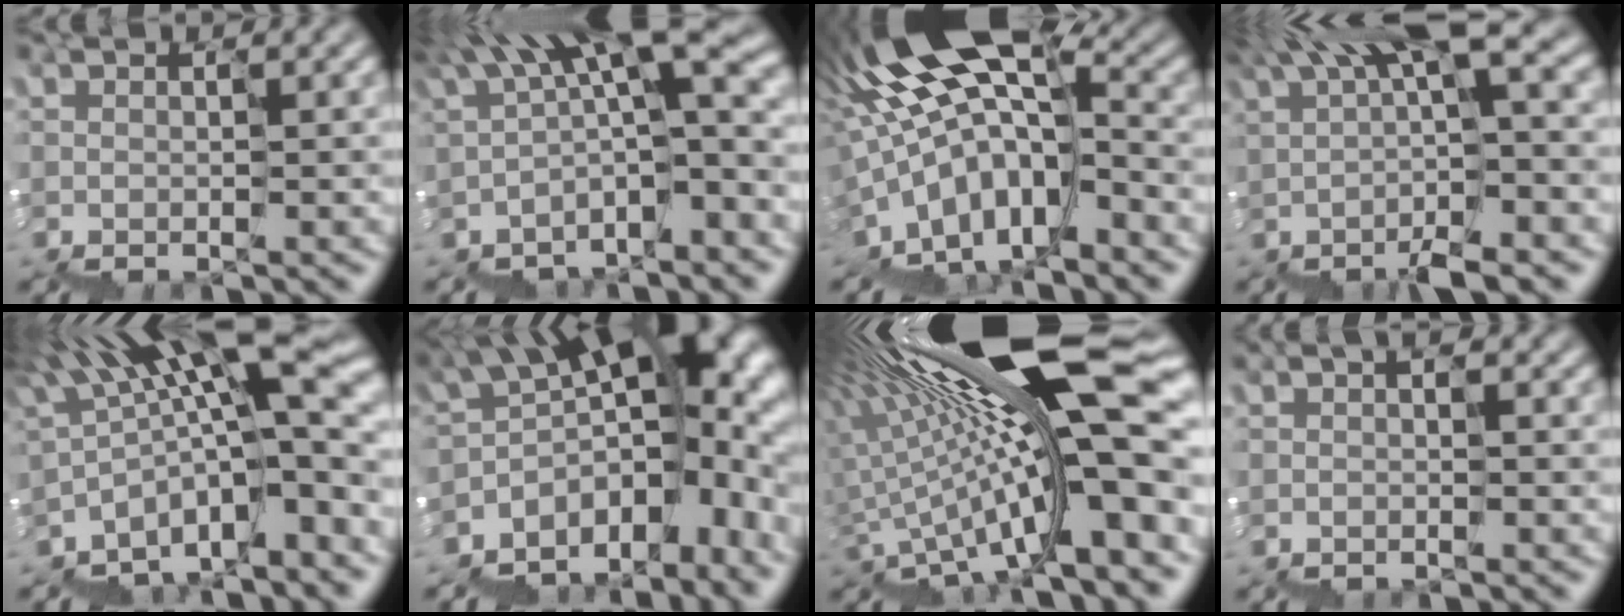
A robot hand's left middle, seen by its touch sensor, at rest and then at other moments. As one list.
[{"total": 9.1, "force": [1.6, 2.2, 8.7], "torque": [-0.141, 0.035, 0.035]}, {"total": 12.0, "force": [-2.9, 4.3, 10.9], "torque": [-0.191, 0.033, -0.048]}, {"total": 8.7, "force": [1.8, 2.0, 8.3], "torque": [-0.128, 0.031, 0.030]}, {"total": 12.7, "force": [-1.2, 3.9, 12.0], "torque": [-0.196, 0.023, -0.006]}, {"total": 13.1, "force": [-4.7, 7.7, 9.5], "torque": [-0.145, 0.001, -0.058]}, {"total": 16.5, "force": [2.0, 3.7, 15.9], "torque": [-0.233, 0.009, 0.029]}, {"total": 0.6, "force": [-0.3, -0.1, -0.5], "torque": [0.007, -0.001, -0.001]}]